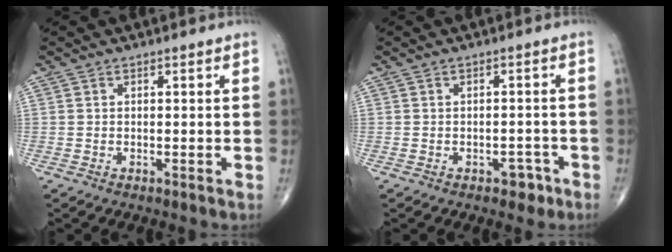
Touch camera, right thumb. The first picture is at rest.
{"total": 2.8, "force": [-1.7, 1.7, 1.5], "torque": [-0.006, 0.013, -0.018]}